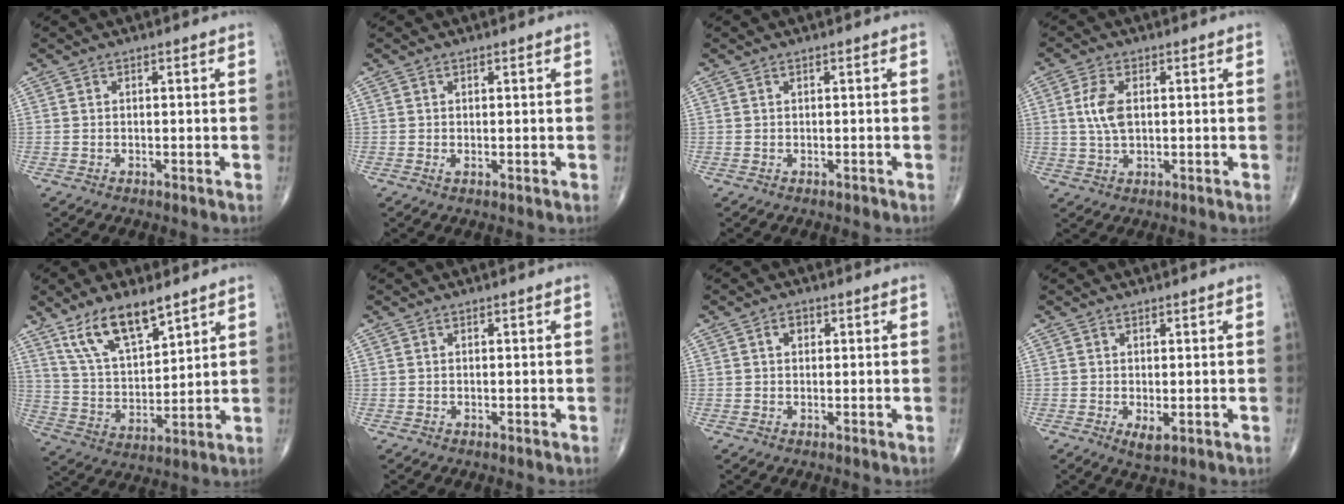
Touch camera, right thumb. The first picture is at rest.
{"total": 0.5, "force": [0.1, 0.2, 0.5], "torque": [-0.009, -0.003, 0.001]}
{"total": 0.0}
{"total": 5.6, "force": [0.9, 3.0, 4.7], "torque": [-0.103, 0.000, 0.016]}
{"total": 12.9, "force": [8.6, 4.9, 8.3], "torque": [-0.137, -0.041, 0.172]}
{"total": 0.0}
{"total": 1.9, "force": [0.6, 1.5, 1.0], "torque": [-0.009, 0.002, 0.006]}
{"total": 2.4, "force": [-0.4, 1.1, 2.1], "torque": [-0.034, -0.007, -0.001]}